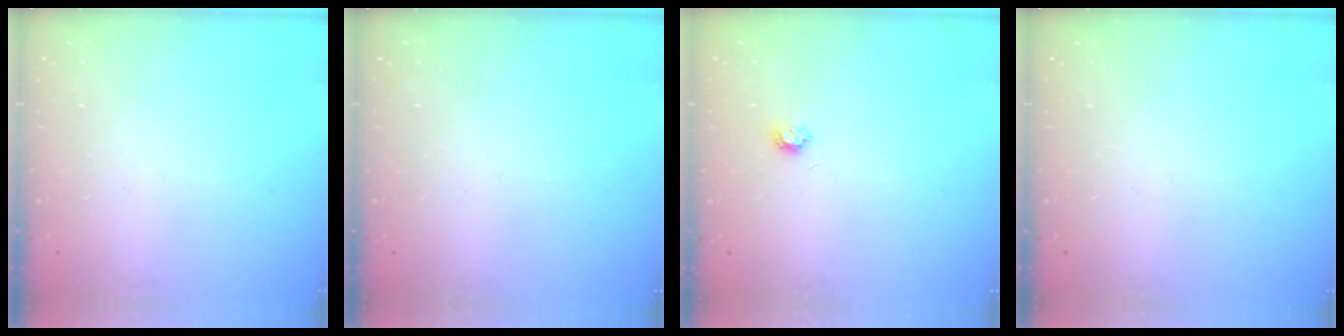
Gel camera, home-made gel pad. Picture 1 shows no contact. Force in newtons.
{"total": 0.0}
{"total": 4.0, "press": 4.0, "slide": 0.6}
{"total": 0.0}